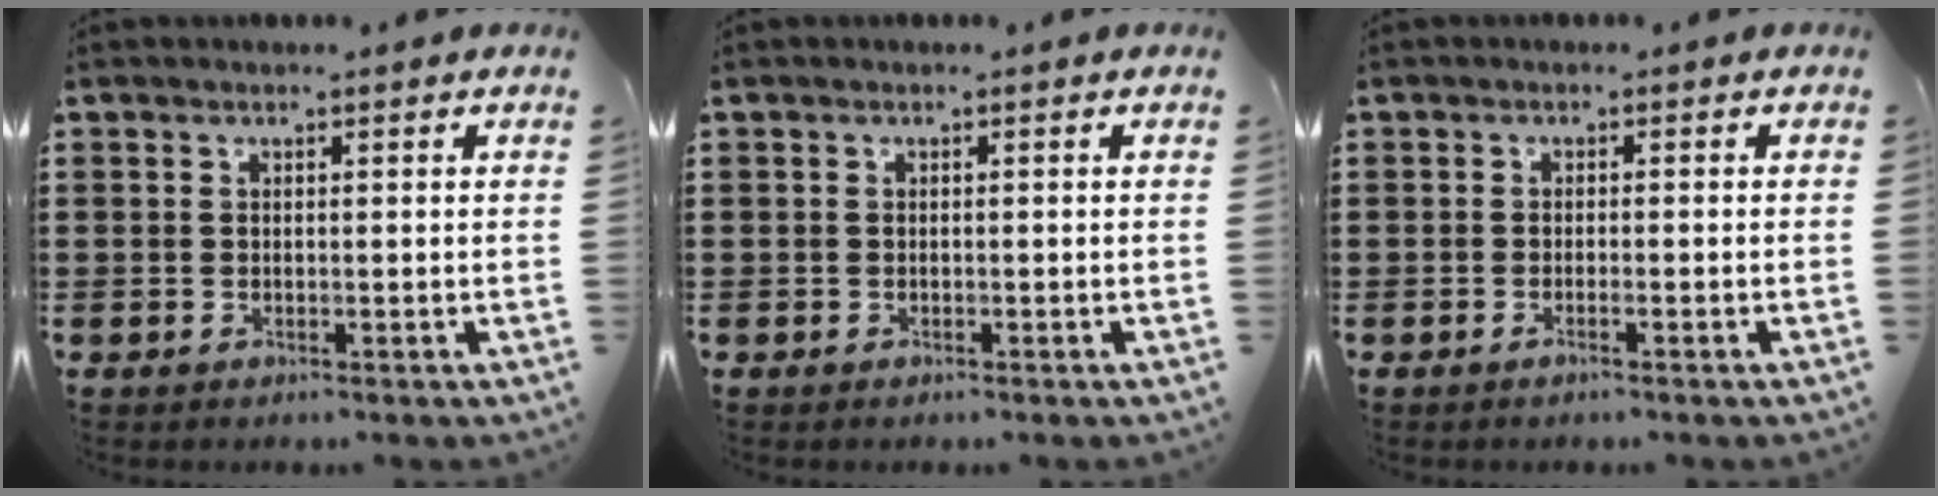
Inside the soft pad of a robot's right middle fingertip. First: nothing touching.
{"total": 0.0}
{"total": 1.0, "force": [-0.6, -0.1, 0.7], "torque": [-0.013, -0.003, -0.012]}